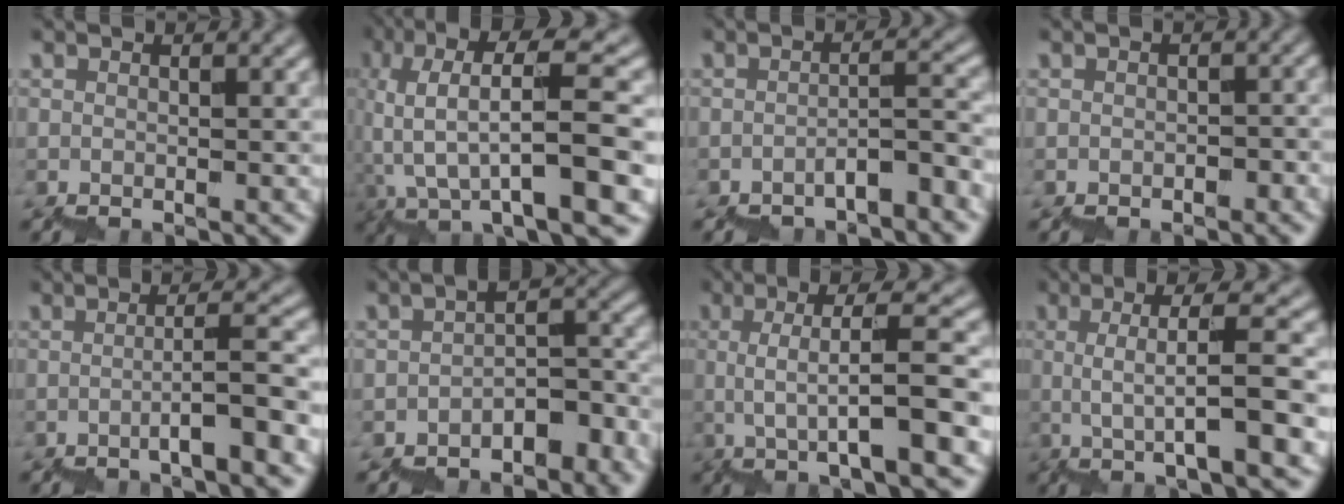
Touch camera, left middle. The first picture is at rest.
{"total": 10.0, "force": [0.0, 3.3, 9.5], "torque": [-0.178, 0.023, 0.001]}
{"total": 3.3, "force": [-2.1, 0.7, 2.5], "torque": [-0.035, 0.020, -0.028]}
{"total": 1.2, "force": [-1.1, 0.3, 0.3], "torque": [-0.011, 0.009, -0.006]}
{"total": 5.6, "force": [-1.9, 0.7, 5.2], "torque": [-0.068, 0.030, -0.034]}
{"total": 5.7, "force": [-3.5, 2.7, 3.6], "torque": [-0.045, 0.009, -0.061]}
{"total": 7.4, "force": [0.3, 1.2, 7.3], "torque": [-0.109, 0.028, 0.008]}
{"total": 6.7, "force": [0.8, 1.1, 6.6], "torque": [-0.099, 0.020, 0.018]}